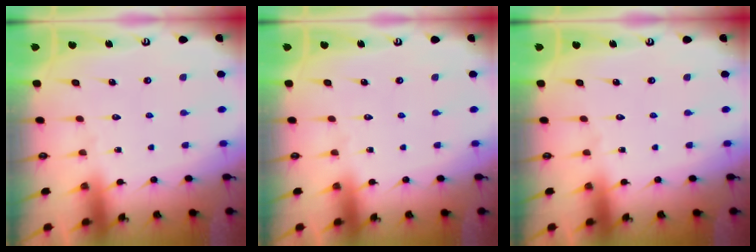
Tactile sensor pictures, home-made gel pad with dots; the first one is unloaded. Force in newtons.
{"total": 0.0}
{"total": 0.0}